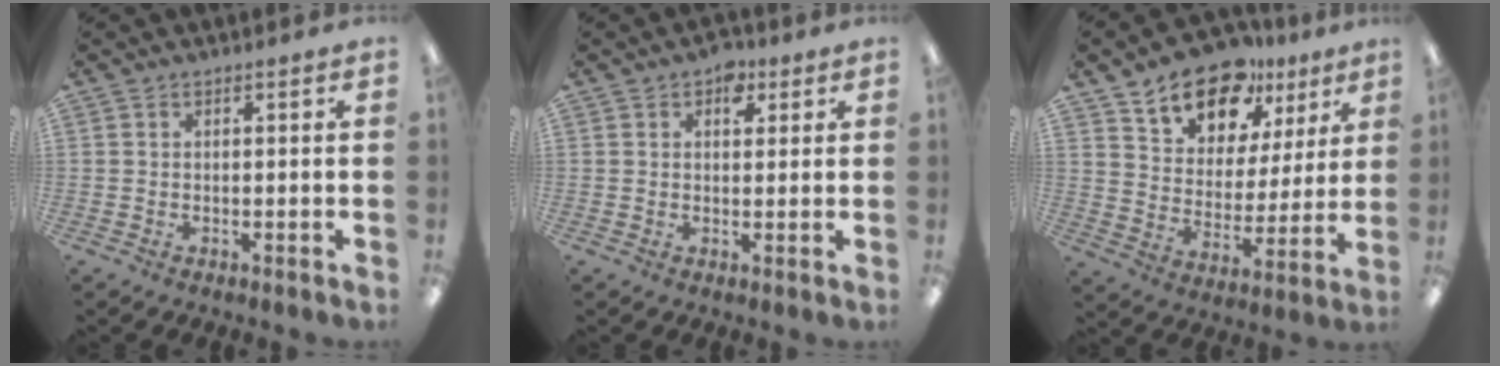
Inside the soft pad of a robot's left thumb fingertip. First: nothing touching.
{"total": 4.5, "force": [2.2, 2.8, 2.7], "torque": [-0.018, -0.007, 0.030]}
{"total": 15.2, "force": [11.5, 8.5, 5.2], "torque": [-0.091, -0.073, 0.210]}